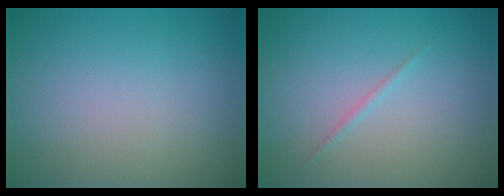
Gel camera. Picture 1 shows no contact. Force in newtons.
{"total": 0.6, "press": 0.6, "slide": 0.0}